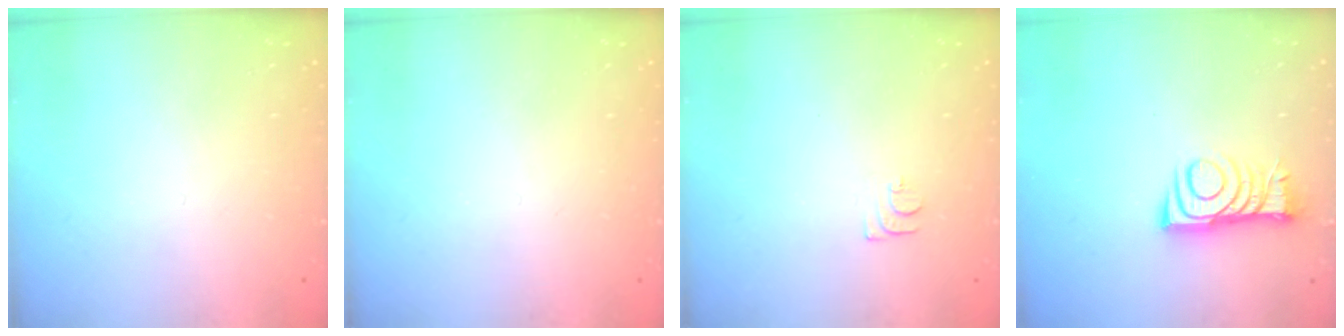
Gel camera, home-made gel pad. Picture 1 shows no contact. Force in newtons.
{"total": 2.2, "press": 2.1, "slide": 0.4}
{"total": 5.2, "press": 5.1, "slide": 0.6}
{"total": 8.8, "press": 8.8, "slide": 0.6}